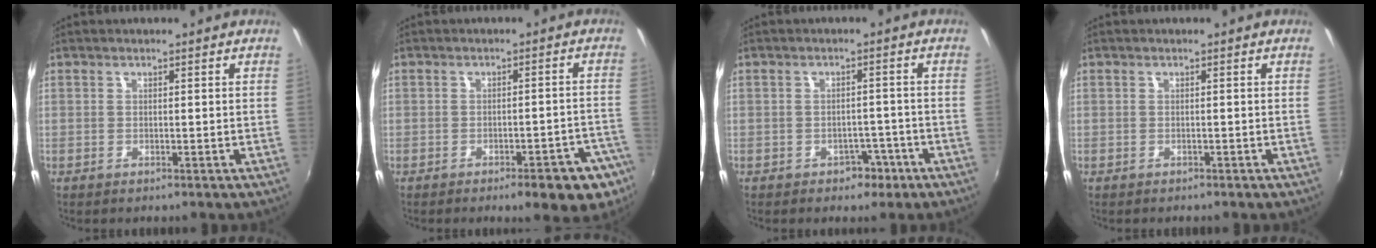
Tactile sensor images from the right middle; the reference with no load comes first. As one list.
[{"total": 8.2, "force": [-5.3, 3.0, 5.4], "torque": [-0.065, 0.008, -0.054]}, {"total": 3.7, "force": [-2.3, 2.6, 1.2], "torque": [-0.027, 0.006, -0.022]}, {"total": 0.6, "force": [-0.5, 0.4, 0.0], "torque": [-0.002, 0.000, -0.007]}]